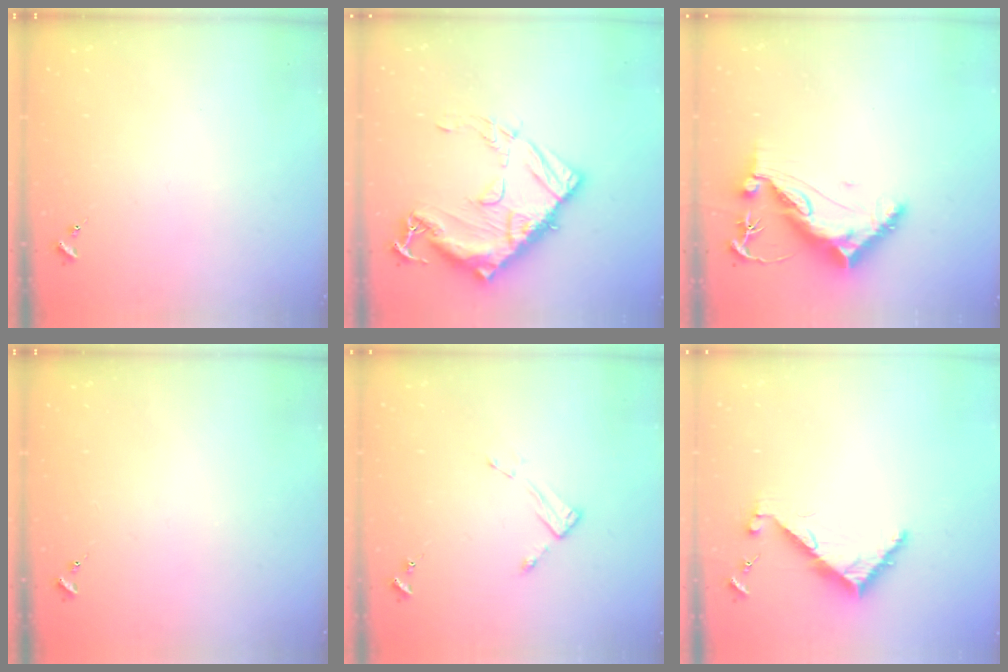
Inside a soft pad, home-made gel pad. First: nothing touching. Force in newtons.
{"total": 19.9, "press": 19.8, "slide": 1.7}
{"total": 9.9, "press": 9.8, "slide": 1.1}
{"total": 0.0}
{"total": 2.7, "press": 2.7, "slide": 0.4}
{"total": 6.3, "press": 6.3, "slide": 0.5}